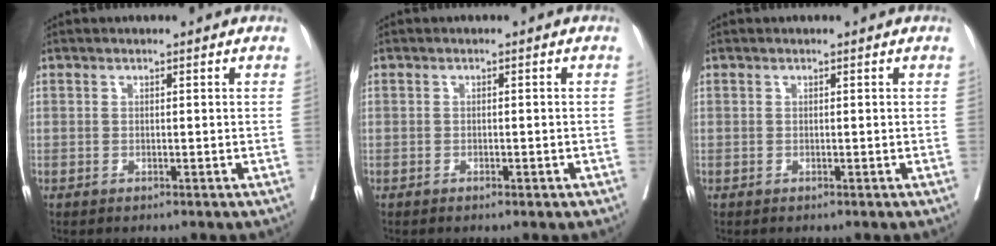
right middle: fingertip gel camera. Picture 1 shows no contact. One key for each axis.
{"total": 1.4, "fx": -0.8, "fy": 0.6, "fz": 0.9, "tx": -0.015, "ty": 0.000, "tz": -0.010}
{"total": 0.0}